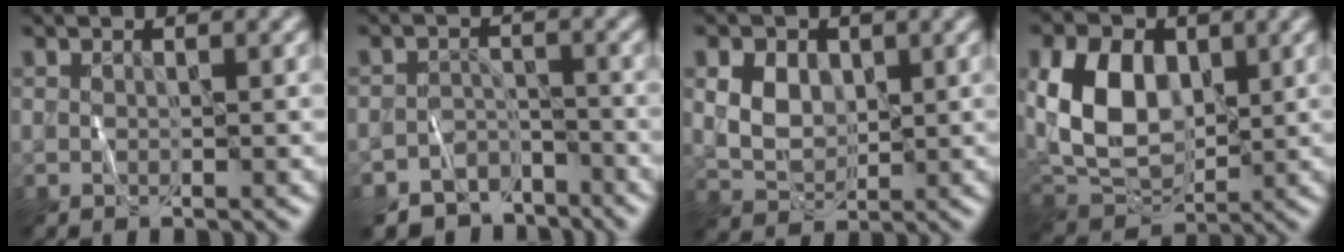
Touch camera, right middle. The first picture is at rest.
{"total": 4.7, "force": [-4.2, 2.1, 0.4], "torque": [0.006, -0.004, -0.068]}
{"total": 3.8, "force": [0.9, 2.9, 2.2], "torque": [-0.053, 0.004, 0.015]}
{"total": 8.2, "force": [1.1, 5.6, 5.9], "torque": [-0.137, 0.001, 0.019]}